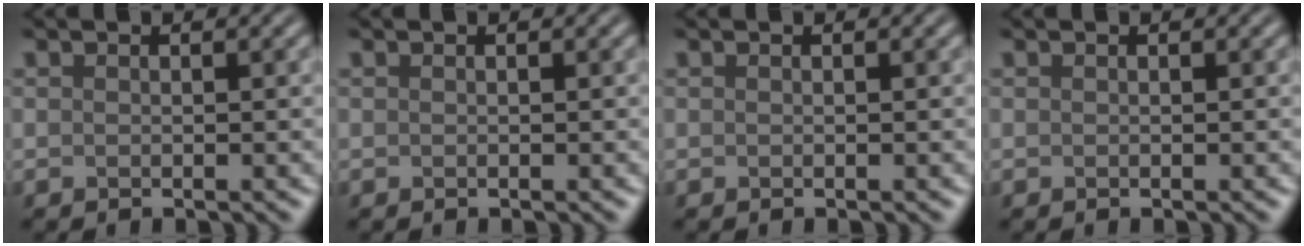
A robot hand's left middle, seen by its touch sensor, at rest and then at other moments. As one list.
[{"total": 0.0}, {"total": 0.0}, {"total": 0.0}]